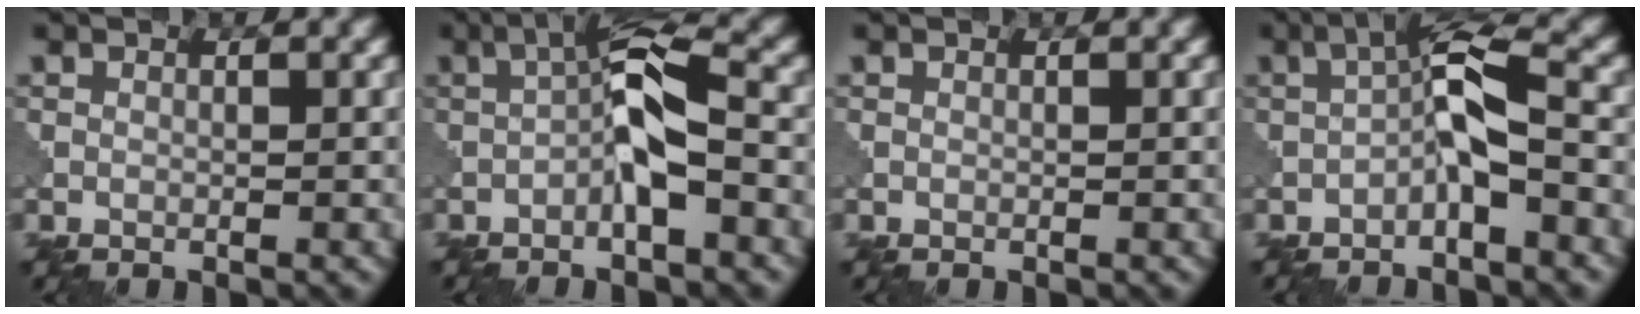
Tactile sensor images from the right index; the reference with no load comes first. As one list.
[{"total": 5.2, "force": [-1.4, 1.2, 4.8], "torque": [-0.085, 0.018, -0.036]}, {"total": 0.0}, {"total": 4.4, "force": [-1.3, 0.9, 4.1], "torque": [-0.077, 0.020, -0.034]}]